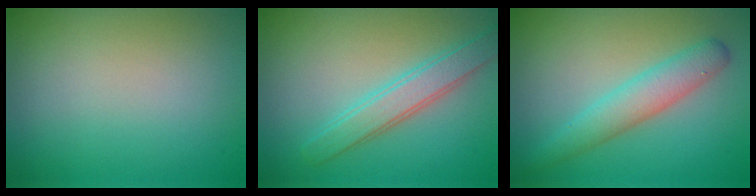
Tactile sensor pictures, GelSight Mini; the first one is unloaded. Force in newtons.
{"total": 3.2, "press": 3.2, "slide": 0.1}
{"total": 3.5, "press": 3.5, "slide": 0.2}